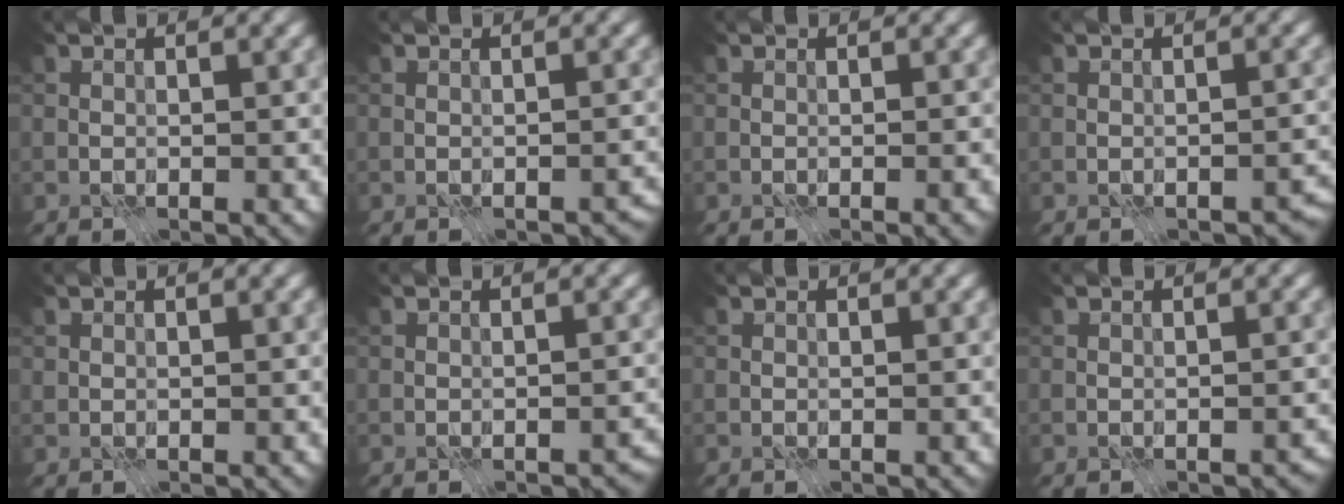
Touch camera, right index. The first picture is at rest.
{"total": 1.2, "force": [-0.7, 0.7, 0.6], "torque": [-0.002, -0.008, -0.004]}
{"total": 0.7, "force": [-0.4, 0.1, 0.6], "torque": [-0.011, 0.000, -0.004]}
{"total": 2.3, "force": [-1.3, 1.3, 1.4], "torque": [-0.011, -0.009, -0.016]}
{"total": 0.0}
{"total": 1.2, "force": [-0.8, 0.7, 0.6], "torque": [-0.003, -0.007, -0.007]}
{"total": 0.0}
{"total": 0.8, "force": [-0.5, 0.4, 0.3], "torque": [-0.002, -0.007, -0.002]}